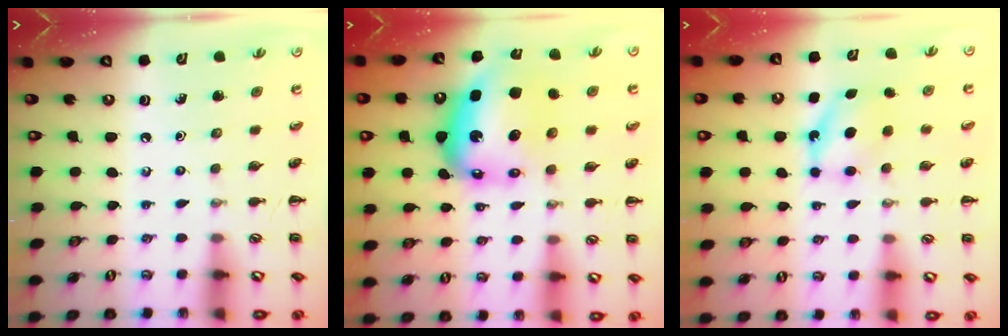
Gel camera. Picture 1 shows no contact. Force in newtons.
{"total": 9.5, "press": 9.0, "slide": 2.9}
{"total": 6.0, "press": 5.7, "slide": 1.7}